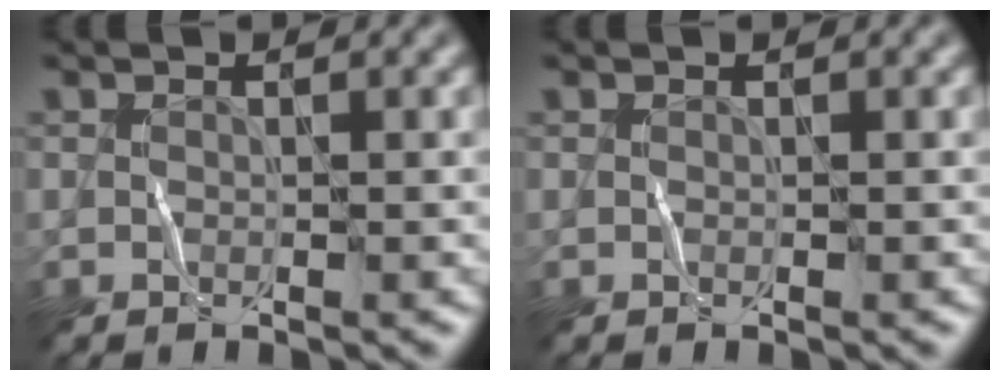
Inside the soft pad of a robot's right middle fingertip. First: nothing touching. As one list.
[{"total": 0.0}]